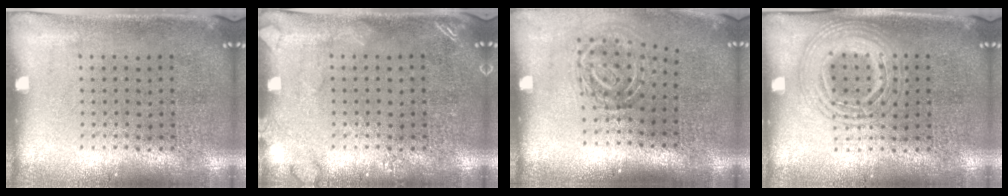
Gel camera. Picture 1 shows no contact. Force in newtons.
{"total": 1.7, "press": 1.6, "slide": 0.3}
{"total": 2.0, "press": 1.3, "slide": 1.5}
{"total": 2.1, "press": 2.0, "slide": 0.3}